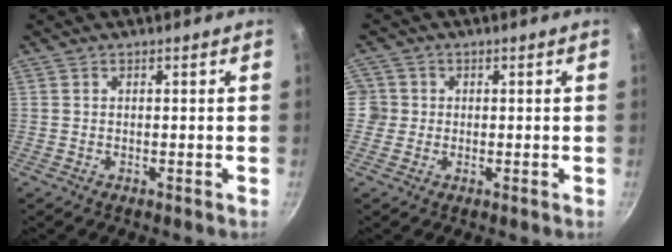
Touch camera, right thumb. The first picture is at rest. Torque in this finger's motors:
{"motor_torque": [0.00, -0.06, 0.23, 0.35, -0.02]}